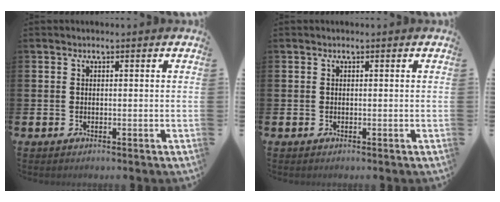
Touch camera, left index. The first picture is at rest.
{"total": 0.0}